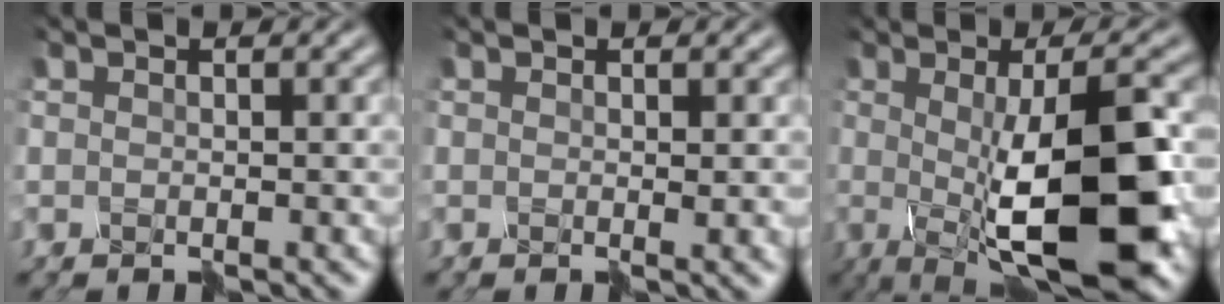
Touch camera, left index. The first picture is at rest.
{"total": 0.9, "force": [0.4, -0.2, 0.8], "torque": [-0.010, -0.001, 0.006]}
{"total": 11.7, "force": [-2.0, 2.7, 11.2], "torque": [-0.160, 0.000, -0.032]}